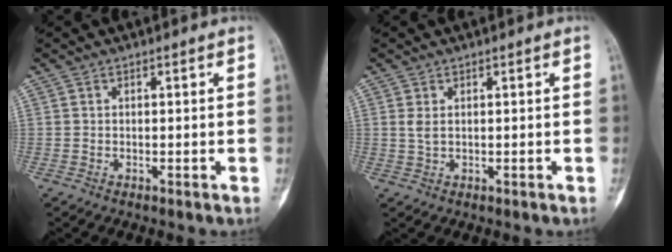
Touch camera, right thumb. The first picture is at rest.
{"total": 1.6, "force": [0.4, 0.8, 1.3], "torque": [-0.025, 0.002, 0.014]}